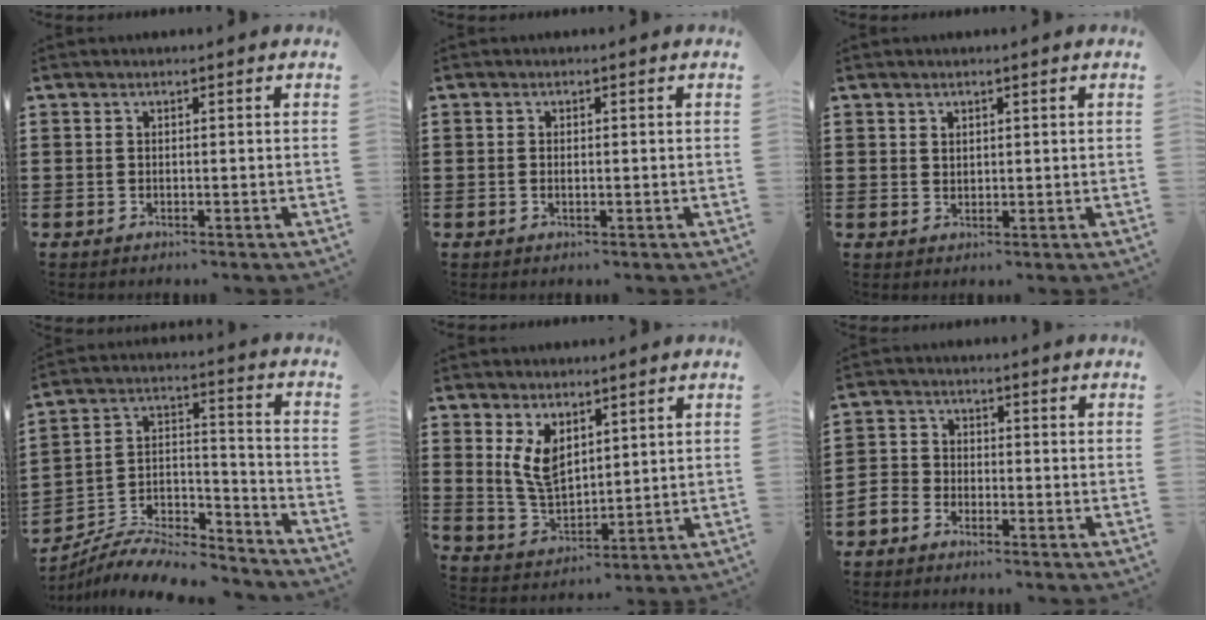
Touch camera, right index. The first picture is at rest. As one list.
[{"total": 0.7, "force": [0.0, 0.4, 0.6], "torque": [-0.012, 0.000, 0.000]}, {"total": 1.4, "force": [1.2, 0.8, 0.2], "torque": [-0.005, 0.002, 0.023]}, {"total": 7.8, "force": [-7.3, 1.8, 1.9], "torque": [-0.029, 0.012, -0.143]}, {"total": 6.9, "force": [3.3, 3.7, 4.8], "torque": [-0.111, -0.003, 0.061]}, {"total": 2.7, "force": [-2.4, 1.4, 0.1], "torque": [-0.019, 0.003, -0.054]}]